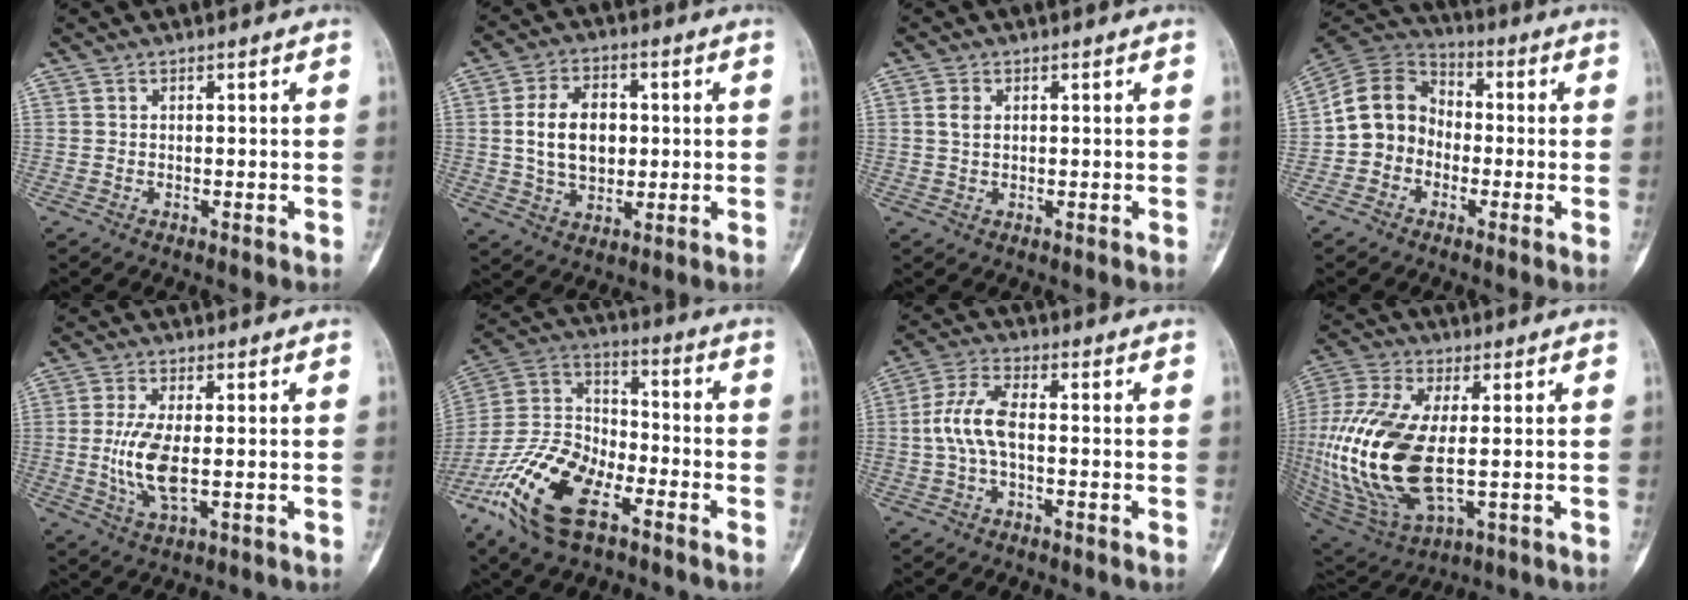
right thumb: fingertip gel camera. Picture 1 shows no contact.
{"total": 11.2, "force": [1.0, 7.6, 8.1], "torque": [-0.121, 0.005, 0.021]}
{"total": 2.3, "force": [0.6, 1.5, 1.5], "torque": [-0.029, 0.003, 0.013]}
{"total": 11.3, "force": [-1.7, 9.7, 5.5], "torque": [-0.083, 0.043, -0.046]}
{"total": 8.3, "force": [-0.5, 3.3, 7.6], "torque": [-0.167, -0.009, -0.005]}
{"total": 19.4, "force": [-10.5, 9.4, 13.3], "torque": [-0.266, 0.048, -0.205]}
{"total": 7.6, "force": [-0.6, 3.3, 6.8], "torque": [-0.156, 0.024, -0.017]}
{"total": 23.4, "force": [-0.9, 11.3, 20.5], "torque": [-0.456, -0.014, 0.000]}